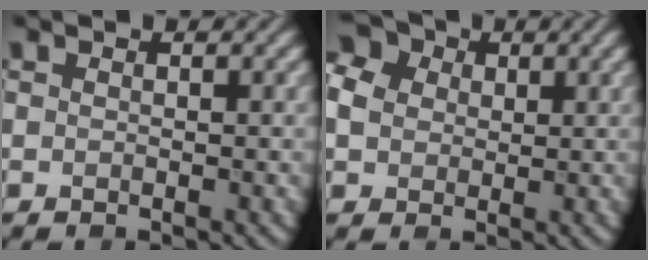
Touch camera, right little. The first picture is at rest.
{"total": 6.2, "force": [1.5, 5.1, 3.3], "torque": [-0.090, 0.030, 0.020]}